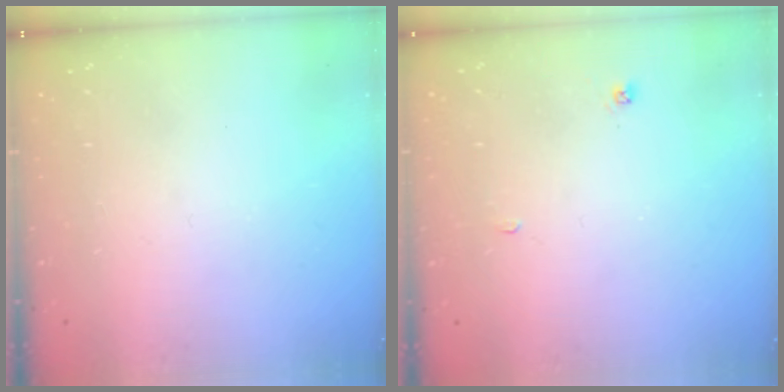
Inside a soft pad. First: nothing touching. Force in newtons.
{"total": 4.6, "press": 4.5, "slide": 0.2}